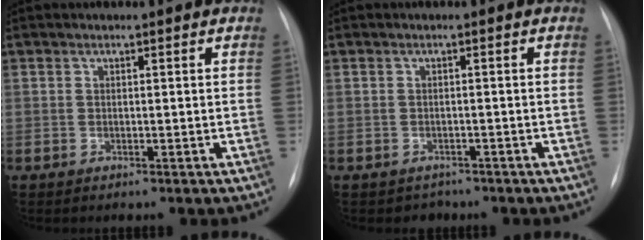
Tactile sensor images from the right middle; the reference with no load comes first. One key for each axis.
{"total": 1.9, "fx": -1.4, "fy": 1.2, "fz": -0.4, "tx": 0.001, "ty": 0.005, "tz": -0.019}